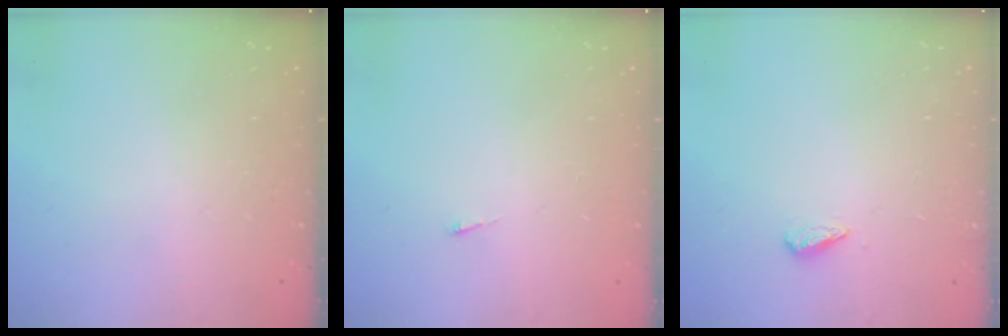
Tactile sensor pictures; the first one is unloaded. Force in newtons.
{"total": 2.6, "press": 2.5, "slide": 0.3}
{"total": 2.7, "press": 2.6, "slide": 0.4}